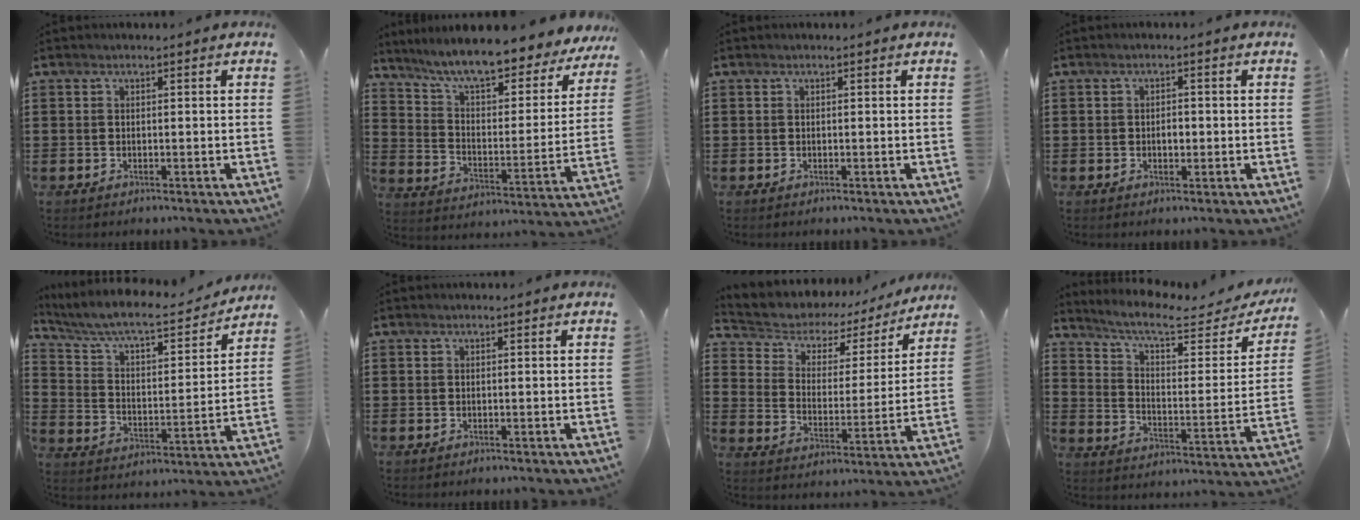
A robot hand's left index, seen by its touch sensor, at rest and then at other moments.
{"total": 8.9, "force": [7.8, 0.5, 4.3], "torque": [-0.114, -0.051, 0.130]}
{"total": 0.0}
{"total": 1.7, "force": [-0.1, 0.9, 1.5], "torque": [-0.029, 0.004, -0.002]}
{"total": 6.9, "force": [6.1, 0.8, 3.2], "torque": [-0.089, -0.041, 0.097]}
{"total": 0.0}
{"total": 4.4, "force": [3.5, 2.5, 0.9], "torque": [-0.044, -0.025, 0.052]}
{"total": 7.0, "force": [5.8, 0.9, 3.9], "torque": [-0.093, -0.036, 0.093]}